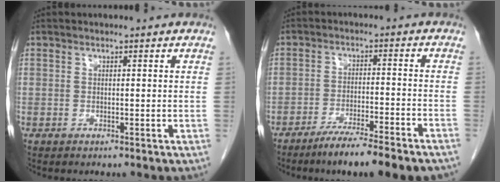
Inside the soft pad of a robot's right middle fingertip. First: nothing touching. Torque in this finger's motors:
{"motor_torque": [1.17, -0.96, 0.46, 0.10]}